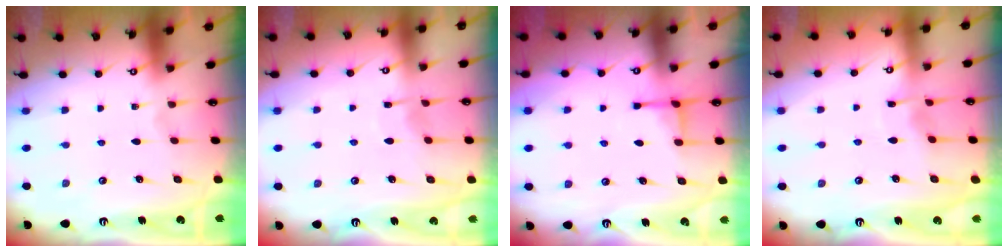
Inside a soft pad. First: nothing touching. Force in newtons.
{"total": 4.6, "press": 4.5, "slide": 0.6}
{"total": 2.6, "press": 2.5, "slide": 0.8}
{"total": 4.7, "press": 4.7, "slide": 0.5}